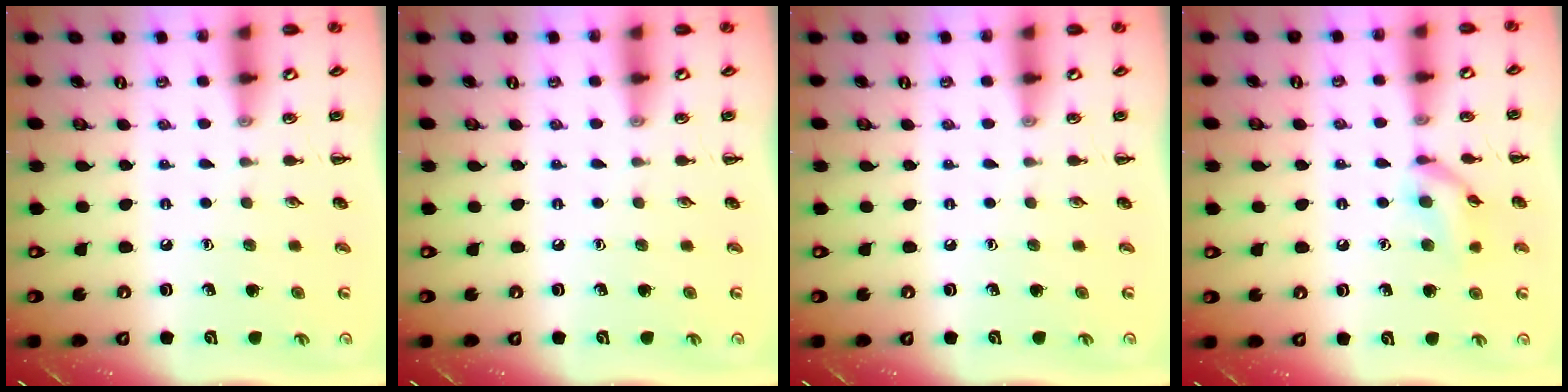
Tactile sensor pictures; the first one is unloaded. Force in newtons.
{"total": 0.0}
{"total": 0.0}
{"total": 10.0, "press": 9.9, "slide": 1.3}